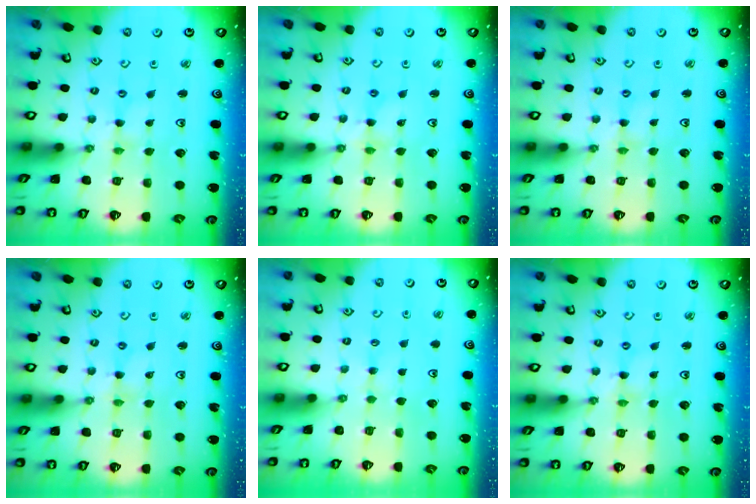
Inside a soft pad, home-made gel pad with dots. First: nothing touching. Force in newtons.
{"total": 2.6, "press": 2.6, "slide": 0.3}
{"total": 1.7, "press": 1.7, "slide": 0.4}
{"total": 0.0}
{"total": 2.4, "press": 2.4, "slide": 0.4}
{"total": 0.0}